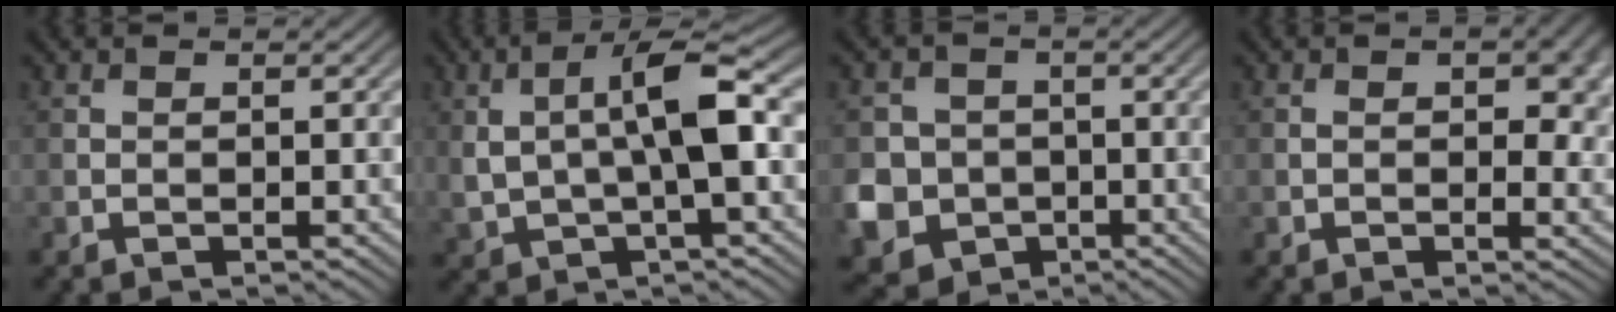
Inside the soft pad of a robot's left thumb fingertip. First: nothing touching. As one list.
[{"total": 8.4, "force": [1.1, 2.9, 7.8], "torque": [-0.157, 0.009, 0.019]}, {"total": 8.9, "force": [-2.3, 8.3, 2.4], "torque": [-0.087, -0.024, -0.067]}, {"total": 5.1, "force": [0.7, 2.7, 4.3], "torque": [-0.054, -0.001, 0.014]}]